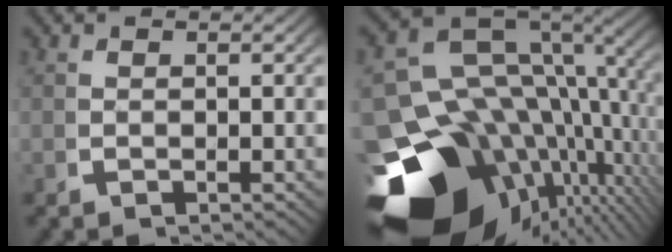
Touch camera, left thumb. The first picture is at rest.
{"total": 24.2, "force": [-6.3, 15.5, 17.5], "torque": [-0.295, -0.081, -0.062]}